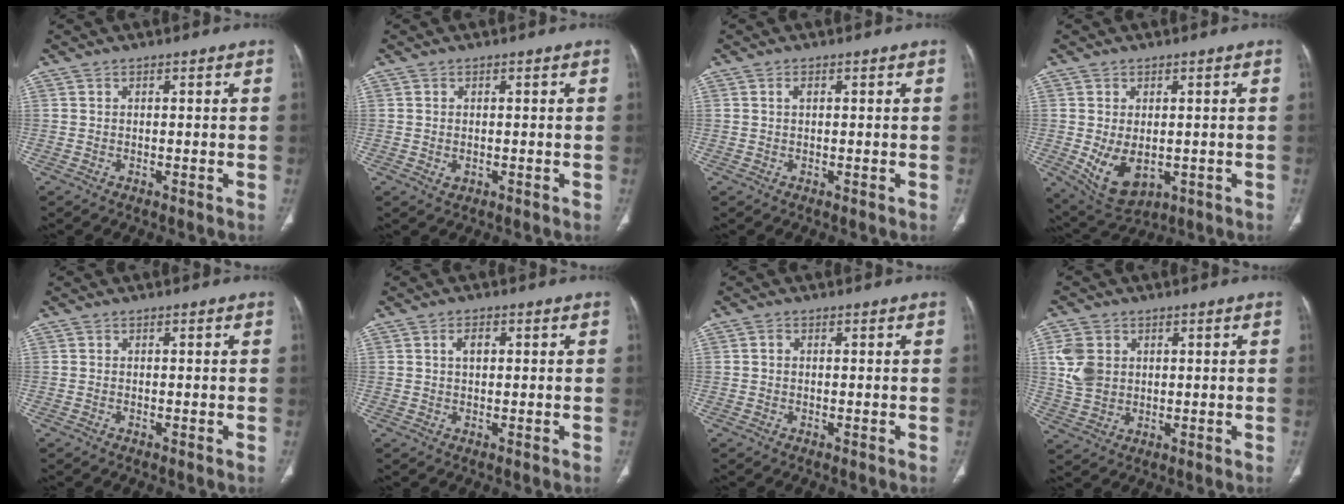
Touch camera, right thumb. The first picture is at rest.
{"total": 1.3, "force": [-0.2, 1.0, 0.8], "torque": [-0.012, -0.002, 0.002]}
{"total": 1.1, "force": [0.4, 0.5, 0.8], "torque": [-0.018, 0.003, 0.007]}
{"total": 8.6, "force": [-1.2, 5.5, 6.5], "torque": [-0.107, -0.012, 0.003]}
{"total": 0.0}
{"total": 2.6, "force": [0.7, 1.5, 2.0], "torque": [-0.033, 0.004, 0.013]}
{"total": 0.8, "force": [0.0, 0.6, 0.4], "torque": [-0.005, 0.002, -0.002]}
{"total": 7.7, "force": [1.9, 6.1, 4.3], "torque": [-0.078, -0.004, 0.043]}